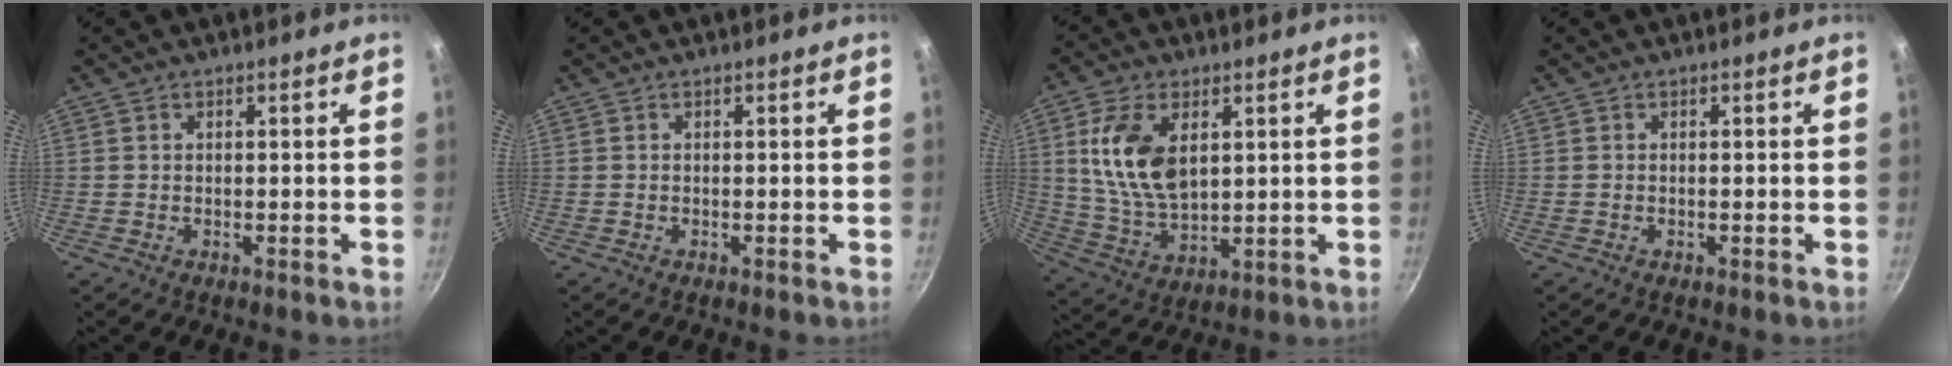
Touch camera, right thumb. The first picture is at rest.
{"total": 0.0}
{"total": 13.4, "force": [3.6, 7.7, 10.3], "torque": [-0.185, -0.020, 0.079]}
{"total": 0.0}